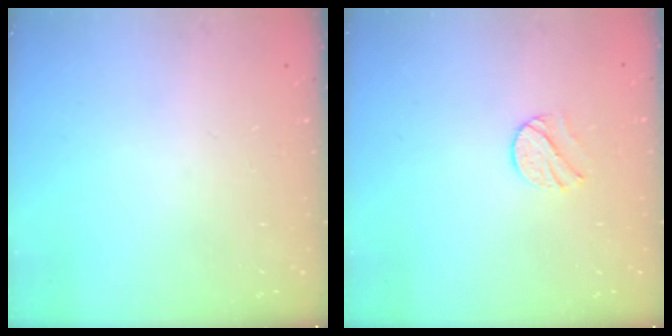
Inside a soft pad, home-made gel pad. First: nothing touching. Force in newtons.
{"total": 7.5, "press": 7.5, "slide": 0.7}